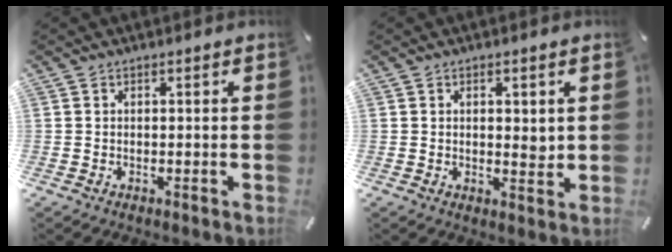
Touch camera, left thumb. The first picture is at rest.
{"total": 3.5, "force": [0.7, 1.8, 2.9], "torque": [-0.034, -0.005, 0.005]}